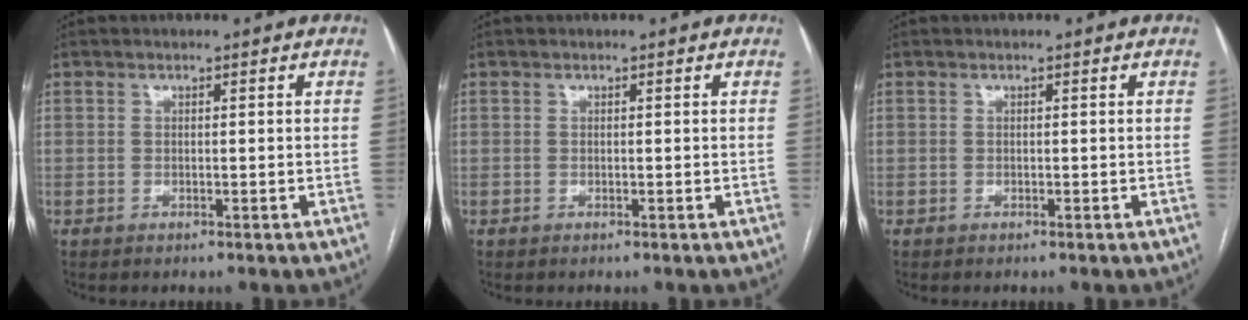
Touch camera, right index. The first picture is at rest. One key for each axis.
{"total": 0.0}
{"total": 0.0}